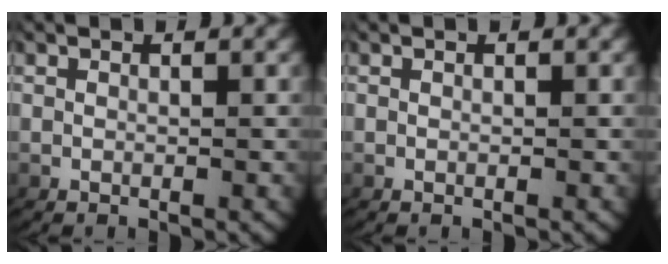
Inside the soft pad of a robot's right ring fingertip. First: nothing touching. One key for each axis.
{"total": 0.0}